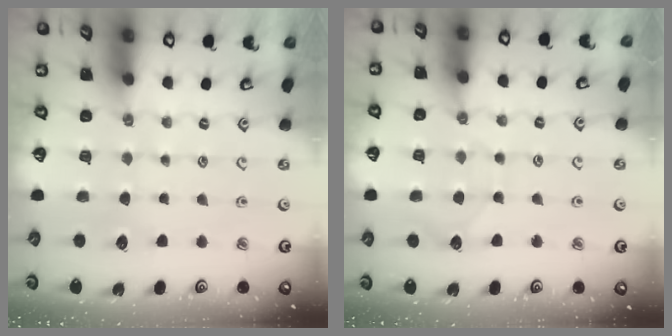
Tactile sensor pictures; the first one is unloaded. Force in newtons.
{"total": 5.1, "press": 5.1, "slide": 0.5}